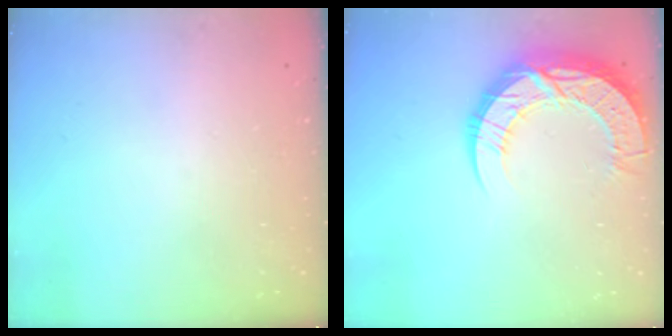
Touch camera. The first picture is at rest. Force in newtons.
{"total": 16.5, "press": 16.5, "slide": 1.2}